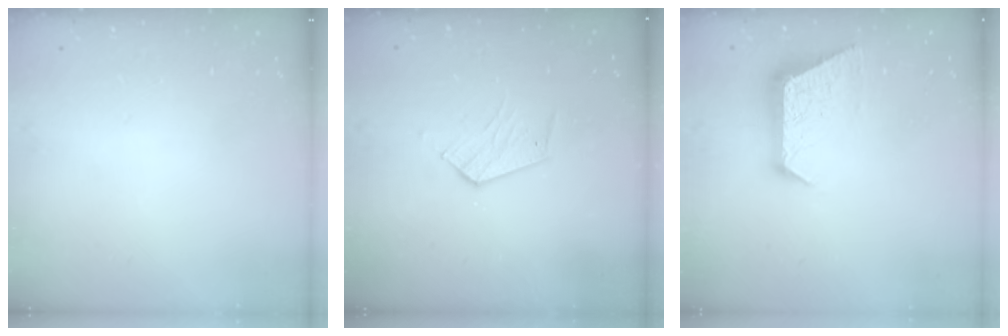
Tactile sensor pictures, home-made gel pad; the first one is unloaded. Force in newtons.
{"total": 6.2, "press": 6.2, "slide": 0.5}
{"total": 9.3, "press": 9.3, "slide": 0.3}